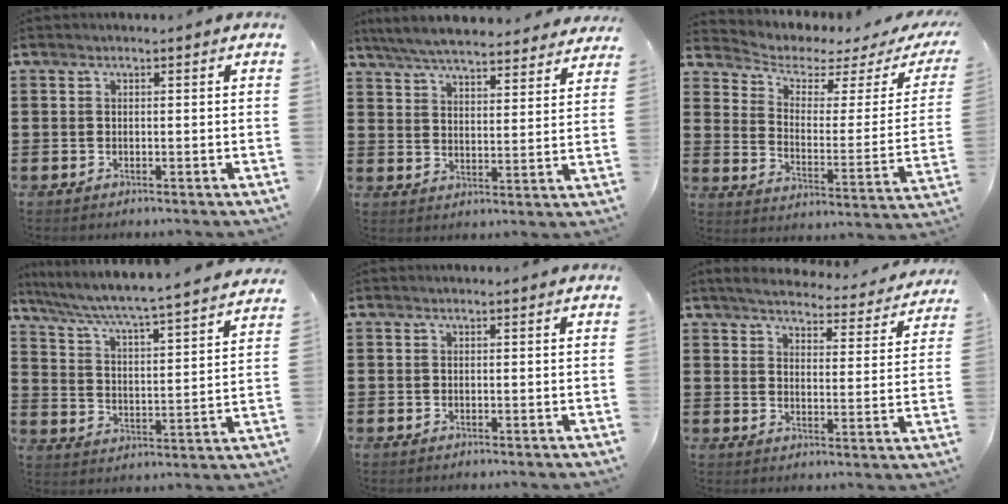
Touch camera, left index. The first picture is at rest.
{"total": 6.3, "force": [6.1, 0.1, 1.6], "torque": [-0.058, -0.032, 0.110]}
{"total": 2.9, "force": [2.0, 1.1, 1.7], "torque": [-0.053, -0.017, 0.026]}
{"total": 5.0, "force": [4.6, -0.9, 1.7], "torque": [-0.056, -0.045, 0.068]}
{"total": 0.0}
{"total": 4.6, "force": [4.5, -0.1, 1.0], "torque": [-0.042, -0.032, 0.075]}